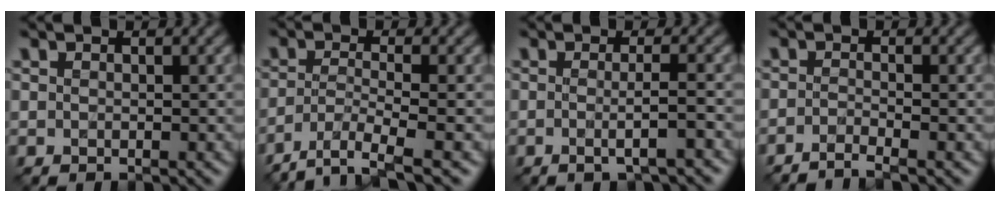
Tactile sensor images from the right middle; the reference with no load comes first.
{"total": 4.5, "force": [-3.2, 0.9, 3.0], "torque": [-0.054, -0.009, -0.067]}
{"total": 2.8, "force": [-0.6, 0.6, 2.6], "torque": [-0.036, -0.002, -0.012]}
{"total": 1.8, "force": [-1.4, 0.3, 1.0], "torque": [-0.005, -0.006, -0.041]}